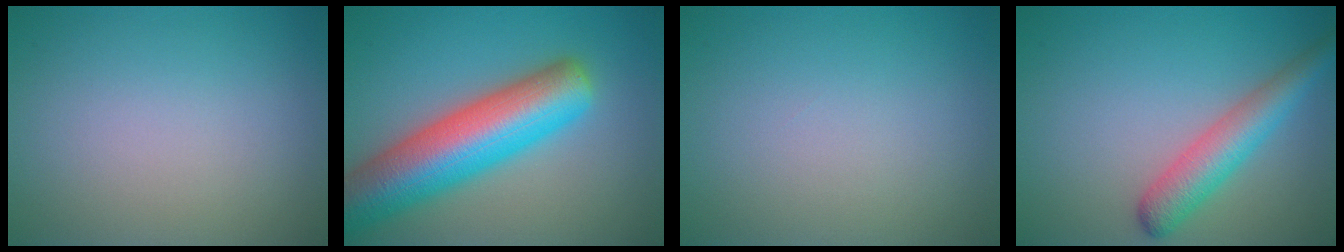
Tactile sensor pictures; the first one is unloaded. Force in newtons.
{"total": 10.8, "press": 10.8, "slide": 0.4}
{"total": 0.0}
{"total": 4.3, "press": 4.3, "slide": 0.3}